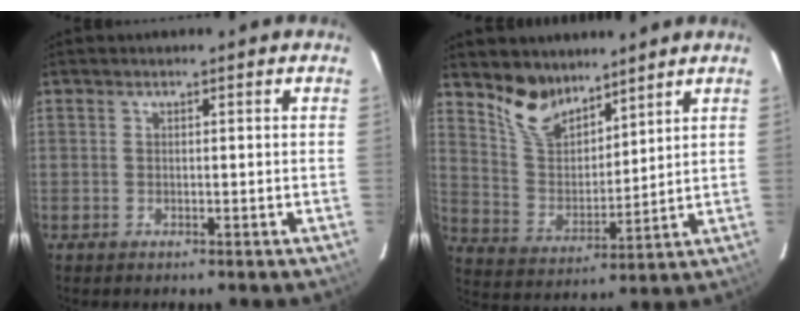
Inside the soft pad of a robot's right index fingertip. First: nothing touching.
{"total": 10.1, "force": [8.2, 4.5, 3.9], "torque": [-0.079, 0.005, 0.165]}